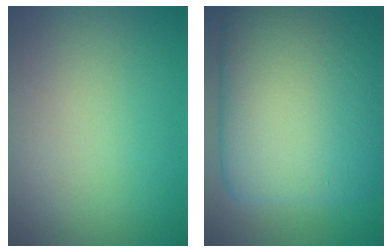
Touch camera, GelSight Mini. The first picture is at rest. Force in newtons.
{"total": 17.9, "press": 17.9, "slide": 0.3}